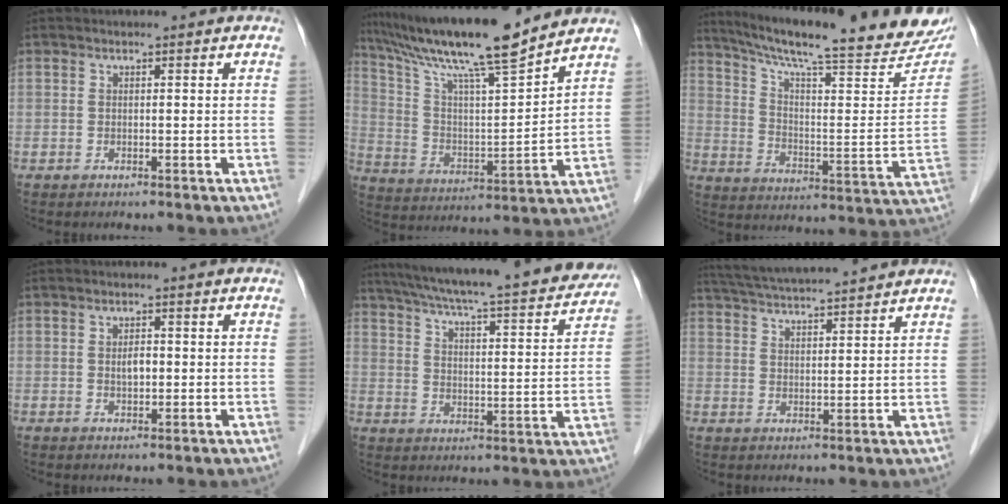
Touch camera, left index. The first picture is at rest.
{"total": 17.8, "force": [15.0, 0.1, 9.5], "torque": [-0.172, 0.004, 0.259]}
{"total": 27.7, "force": [23.9, 3.6, 13.5], "torque": [-0.217, -0.056, 0.319]}
{"total": 2.0, "force": [-0.2, 0.9, 1.7], "torque": [-0.031, -0.001, -0.001]}
{"total": 26.4, "force": [23.2, 2.9, 12.3], "torque": [-0.198, -0.025, 0.302]}
{"total": 13.1, "force": [12.0, 0.0, 5.3], "torque": [-0.103, 0.028, 0.182]}